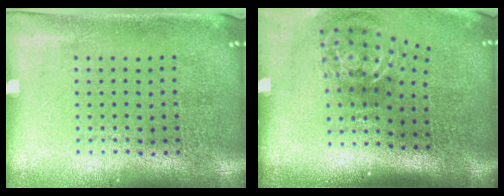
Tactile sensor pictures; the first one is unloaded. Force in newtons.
{"total": 1.8, "press": 1.2, "slide": 1.3}